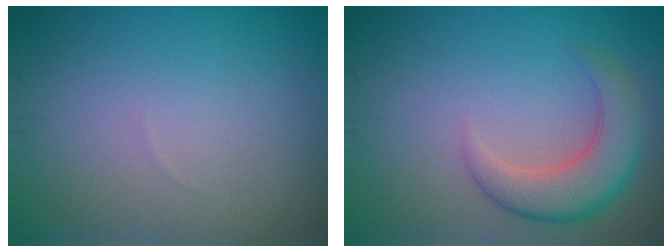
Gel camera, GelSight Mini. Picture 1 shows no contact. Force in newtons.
{"total": 4.3, "press": 4.3, "slide": 0.2}